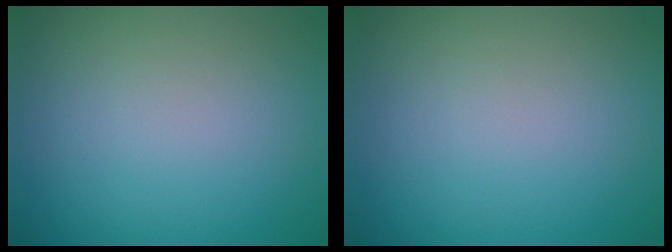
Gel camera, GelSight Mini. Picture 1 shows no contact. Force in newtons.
{"total": 0.0}